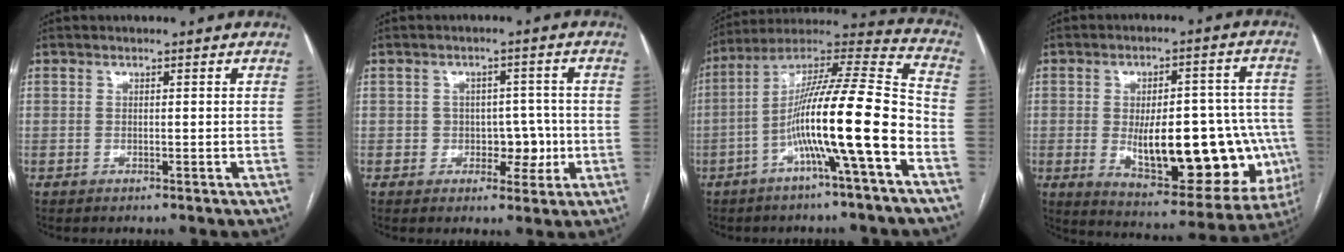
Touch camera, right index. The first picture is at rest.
{"total": 4.6, "force": [-0.9, 3.8, 2.5], "torque": [-0.015, 0.018, -0.007]}
{"total": 17.6, "force": [-5.8, 0.1, 16.6], "torque": [-0.285, 0.016, -0.105]}
{"total": 22.6, "force": [-3.6, 8.8, 20.5], "torque": [-0.224, 0.019, -0.019]}